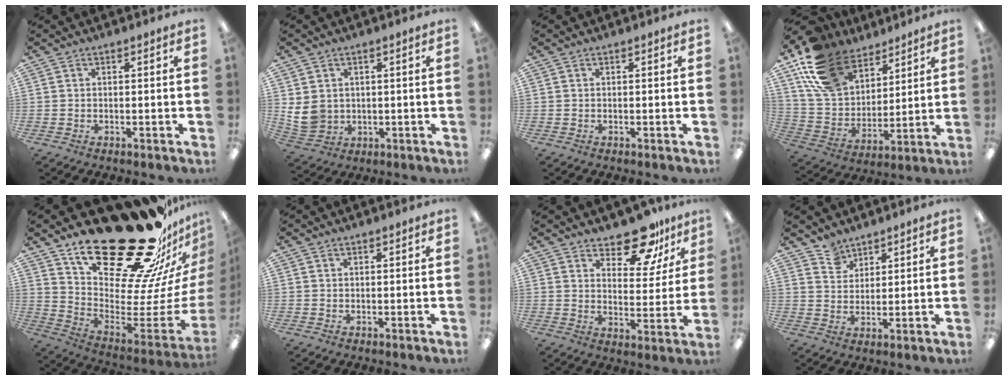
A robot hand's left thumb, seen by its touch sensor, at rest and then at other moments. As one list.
[{"total": 7.0, "force": [1.4, 6.3, 2.8], "torque": [-0.073, 0.004, 0.032]}, {"total": 0.0}, {"total": 18.5, "force": [12.4, 11.1, 7.9], "torque": [-0.173, -0.057, 0.240]}, {"total": 32.6, "force": [22.8, 12.0, 19.9], "torque": [-0.237, -0.195, 0.423]}, {"total": 0.5, "force": [0.4, 0.2, -0.1], "torque": [0.002, 0.000, 0.009]}, {"total": 12.8, "force": [10.0, 5.8, 5.4], "torque": [-0.063, -0.071, 0.178]}, {"total": 5.4, "force": [4.6, 2.9, 0.3], "torque": [-0.007, -0.025, 0.088]}]